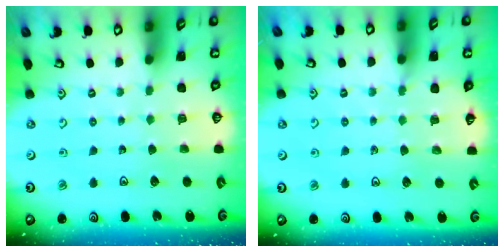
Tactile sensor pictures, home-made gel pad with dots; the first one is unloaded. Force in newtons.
{"total": 4.5, "press": 4.5, "slide": 0.6}